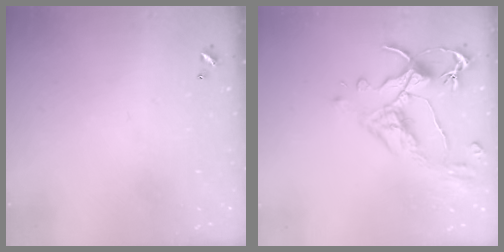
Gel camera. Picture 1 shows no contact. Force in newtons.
{"total": 3.2, "press": 2.9, "slide": 1.4}